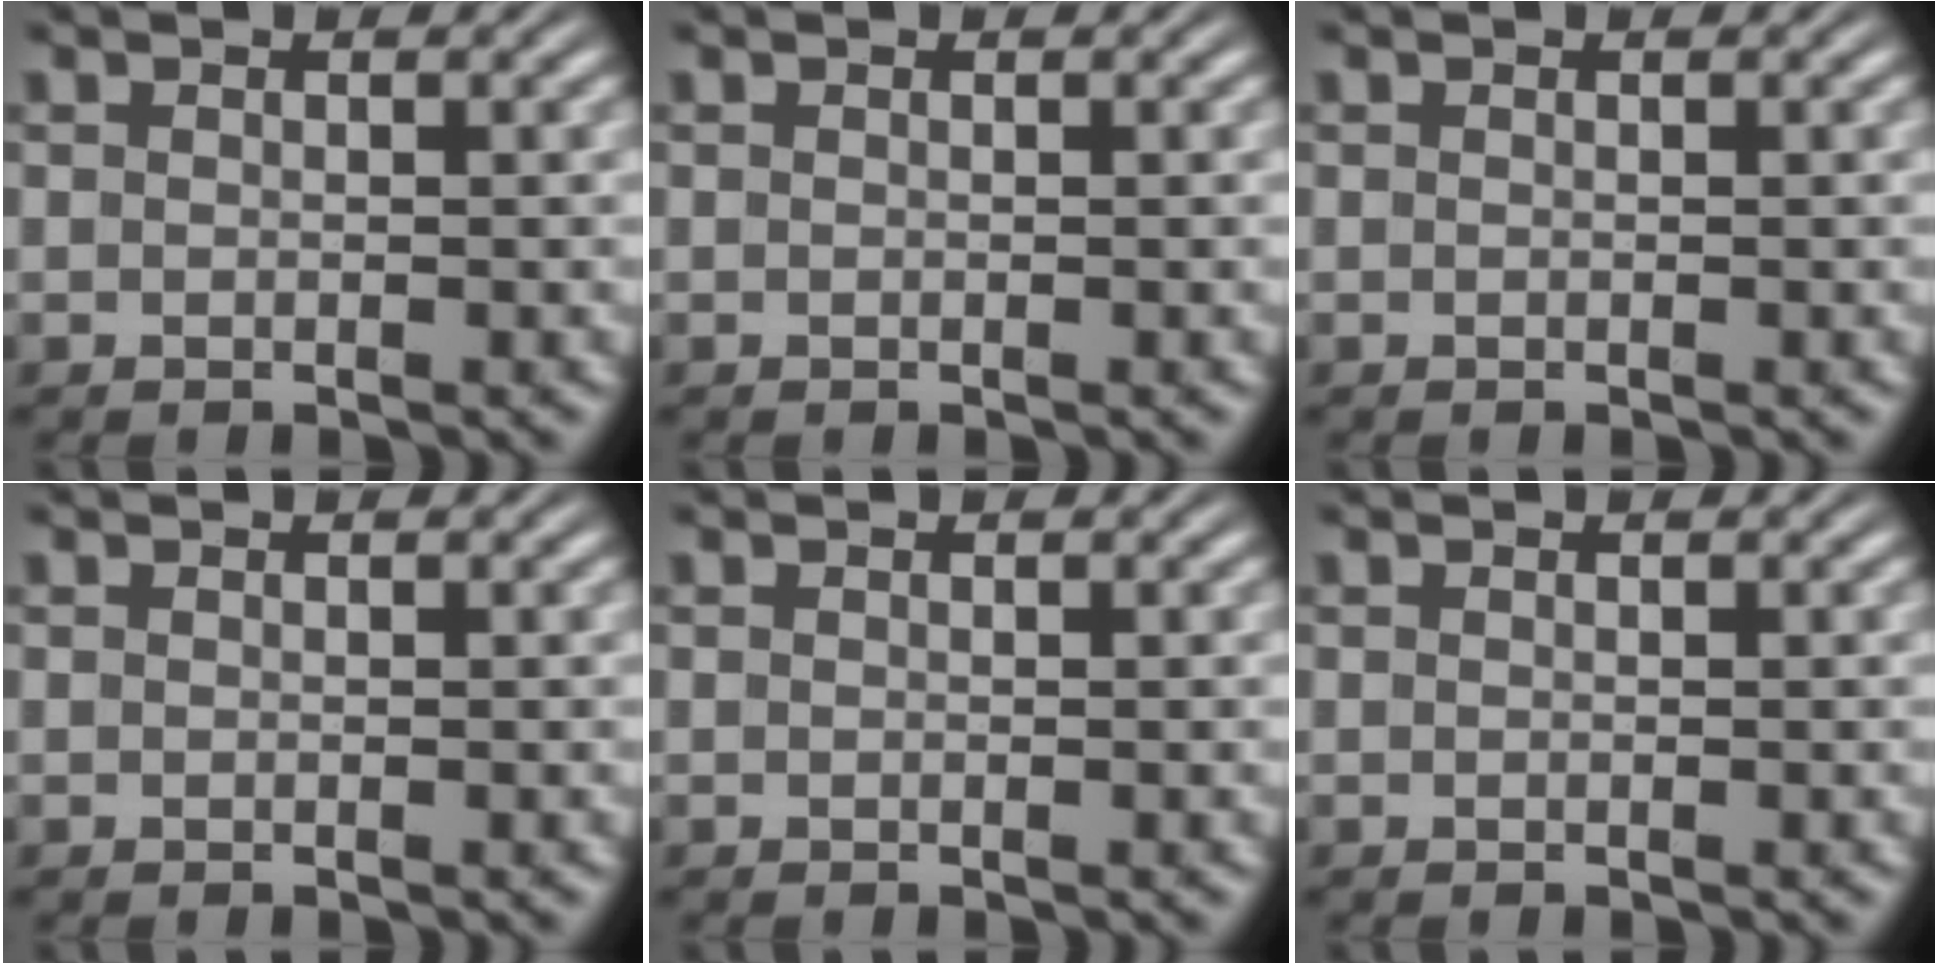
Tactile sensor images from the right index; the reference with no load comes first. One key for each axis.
{"total": 0.0}
{"total": 0.0}
{"total": 0.0}
{"total": 0.0}
{"total": 0.0}